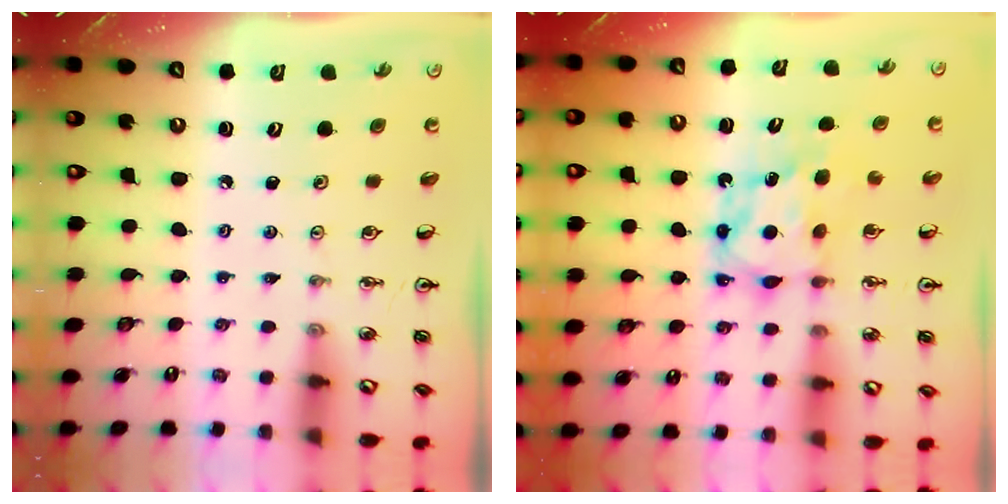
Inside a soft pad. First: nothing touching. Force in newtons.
{"total": 7.1, "press": 7.0, "slide": 0.7}